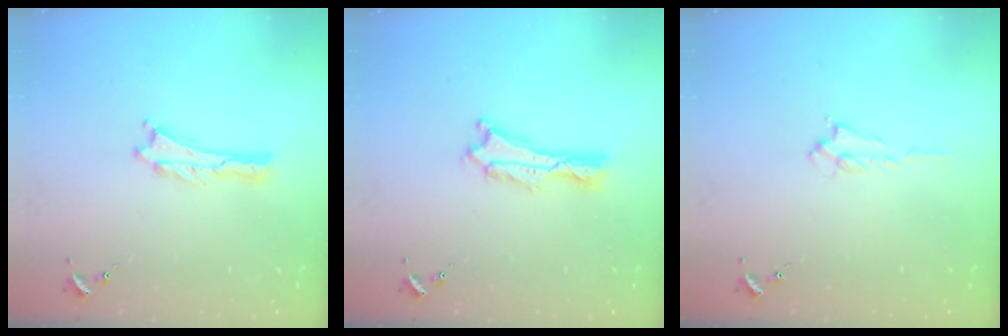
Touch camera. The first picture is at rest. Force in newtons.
{"total": 1.3, "press": 1.3, "slide": 0.2}
{"total": 1.3, "press": 1.3, "slide": 0.3}